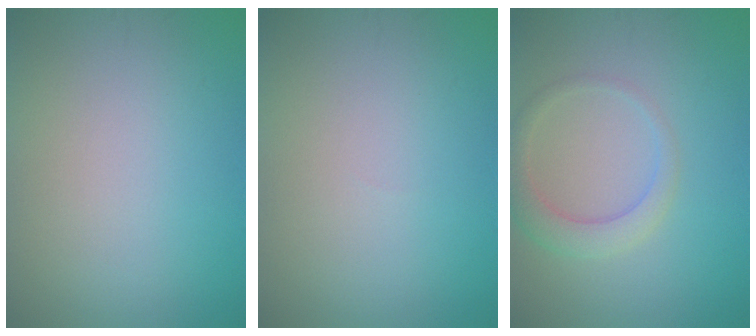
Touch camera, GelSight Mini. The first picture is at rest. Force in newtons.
{"total": 0.0}
{"total": 2.9, "press": 2.9, "slide": 0.2}